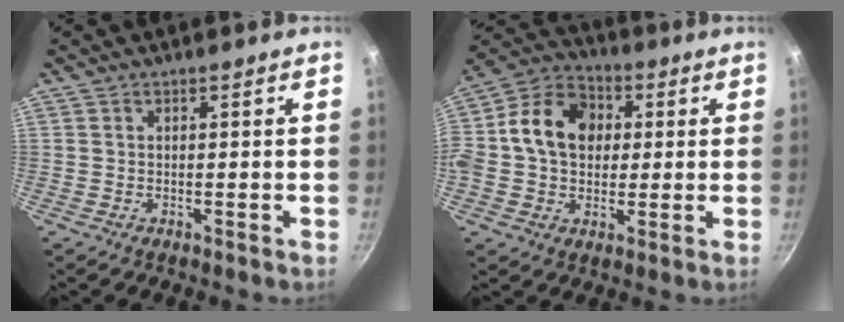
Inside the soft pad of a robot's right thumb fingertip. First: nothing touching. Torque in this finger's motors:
{"motor_torque": [1.61, 1.88, 1.16, -0.63, 0.10]}